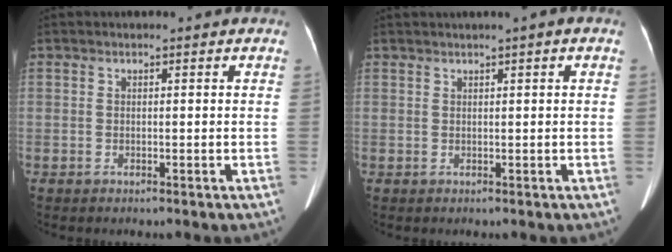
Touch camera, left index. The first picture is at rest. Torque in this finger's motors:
{"motor_torque": [0.53, -0.82, 0.05, 0.03]}